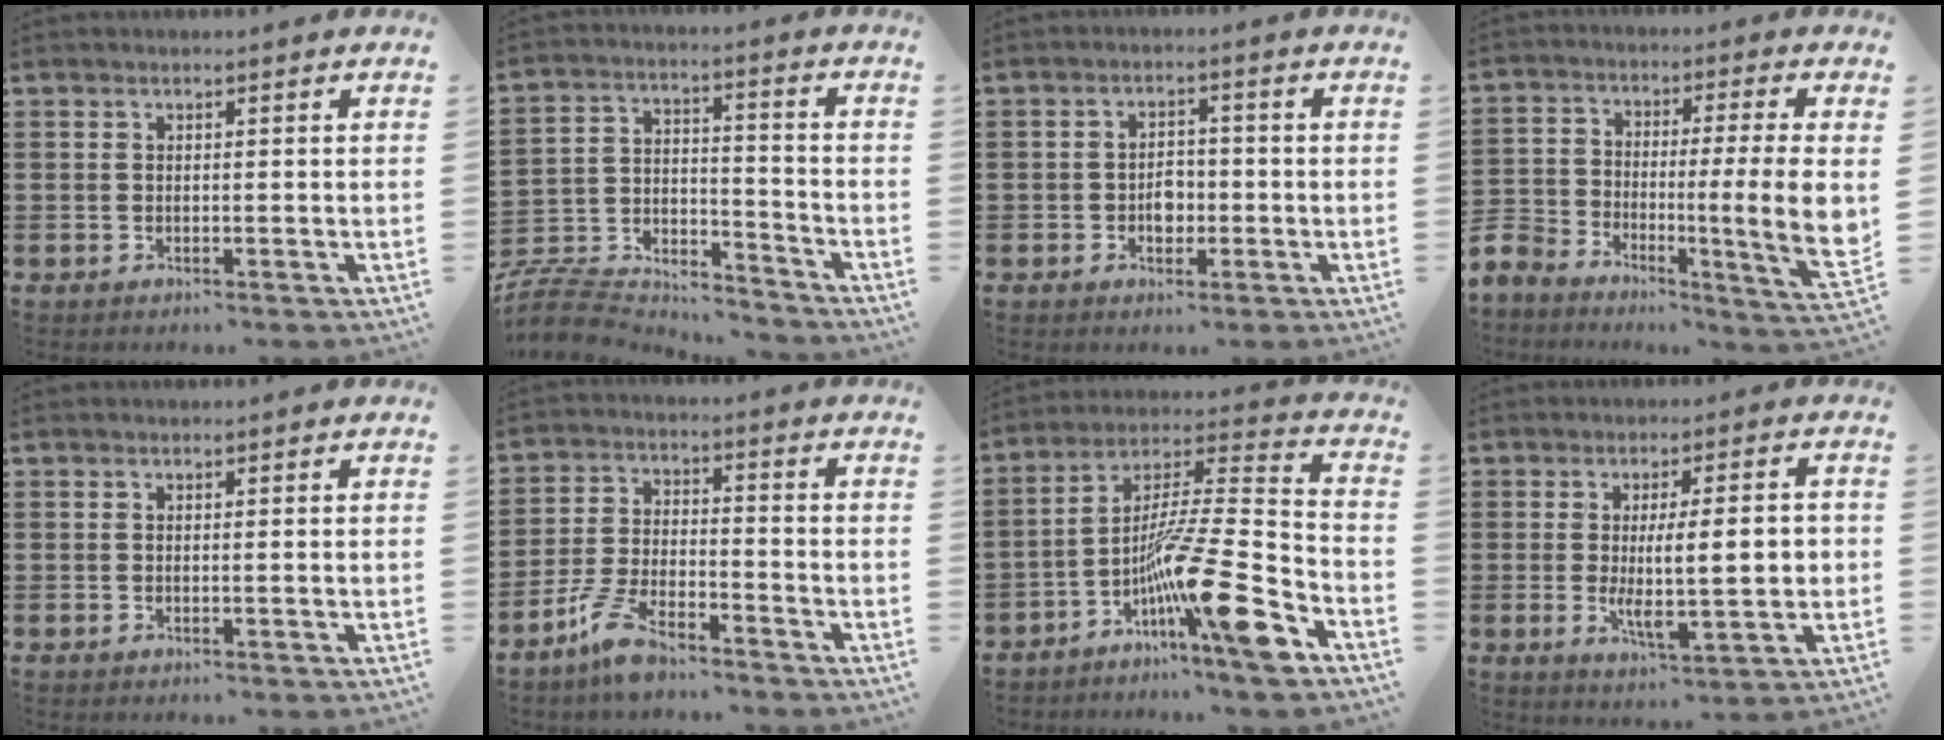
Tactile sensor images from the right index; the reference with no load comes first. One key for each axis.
{"total": 8.1, "fx": -7.7, "fy": 2.2, "fz": 1.6, "tx": -0.049, "ty": 0.009, "tz": -0.156}
{"total": 3.3, "fx": -0.9, "fy": 2.3, "fz": 2.2, "tx": -0.037, "ty": 0.001, "tz": -0.020}
{"total": 10.9, "fx": -3.1, "fy": 2.6, "fz": 10.1, "tx": -0.191, "ty": -0.016, "tz": -0.062}
{"total": 0.0}
{"total": 7.0, "fx": -5.6, "fy": 1.7, "fz": 3.8, "tx": -0.096, "ty": -0.004, "tz": -0.109}
{"total": 15.3, "fx": -7.7, "fy": 1.4, "fz": 13.1, "tx": -0.232, "ty": -0.010, "tz": -0.141}
{"total": 9.7, "fx": 0.2, "fy": 2.4, "fz": 9.4, "tx": -0.149, "ty": -0.003, "tz": 0.003}